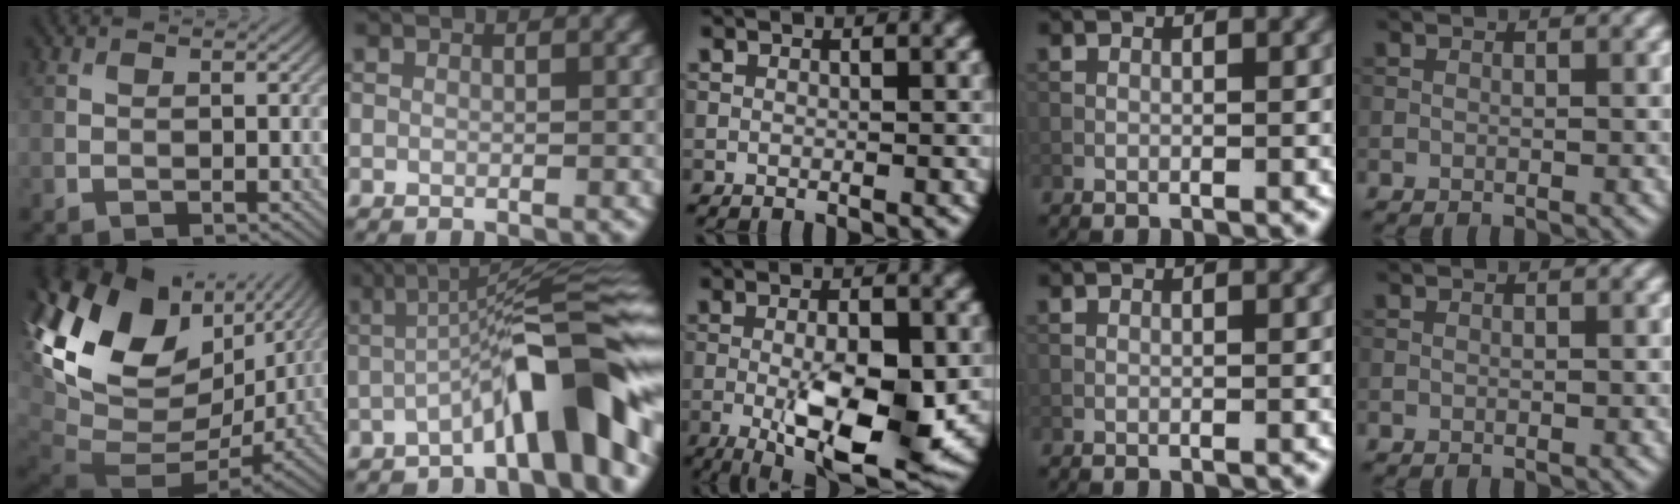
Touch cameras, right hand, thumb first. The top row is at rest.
{"thumb": {"total": 20.0, "force": [4.3, 13.2, 14.4], "torque": [-0.310, -0.030, 0.111]}, "index": {"total": 9.7, "force": [-3.4, 1.7, 8.9], "torque": [-0.112, 0.024, -0.065]}, "middle": {"total": 11.1, "force": [-2.8, 4.1, 9.9], "torque": [-0.161, -0.016, -0.041]}}